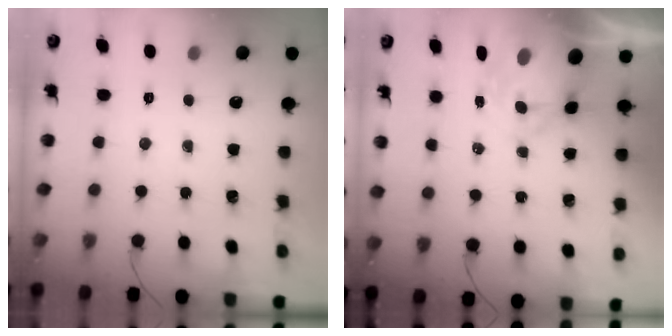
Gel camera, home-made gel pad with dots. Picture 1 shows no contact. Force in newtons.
{"total": 10.6, "press": 10.3, "slide": 2.6}